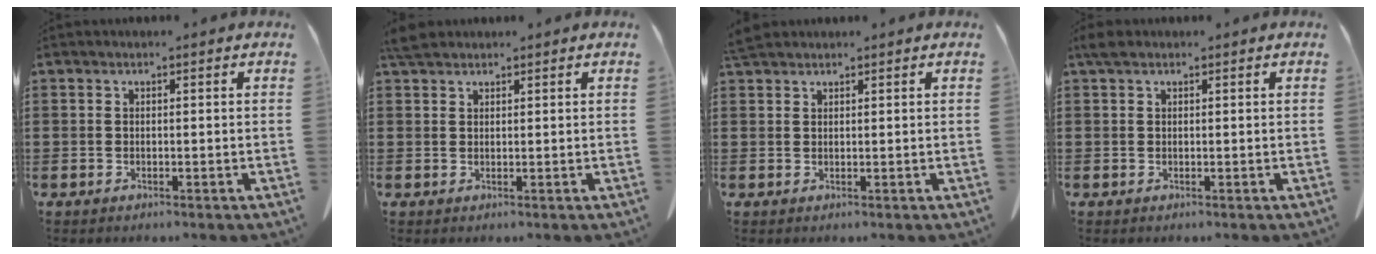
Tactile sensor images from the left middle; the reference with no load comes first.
{"total": 2.8, "force": [2.3, 1.0, 1.1], "torque": [-0.030, 0.004, 0.047]}
{"total": 2.2, "force": [2.0, 0.6, 0.9], "torque": [-0.024, 0.002, 0.040]}
{"total": 1.6, "force": [1.0, 0.9, 0.8], "torque": [-0.021, 0.004, 0.020]}